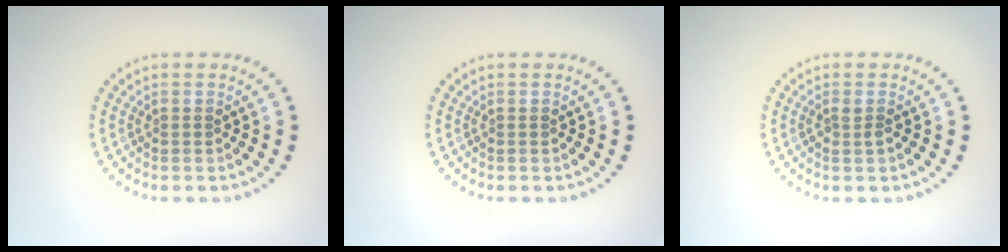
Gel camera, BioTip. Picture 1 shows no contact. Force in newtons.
{"total": 0.0}
{"total": 0.7, "press": 0.6, "slide": 0.2}